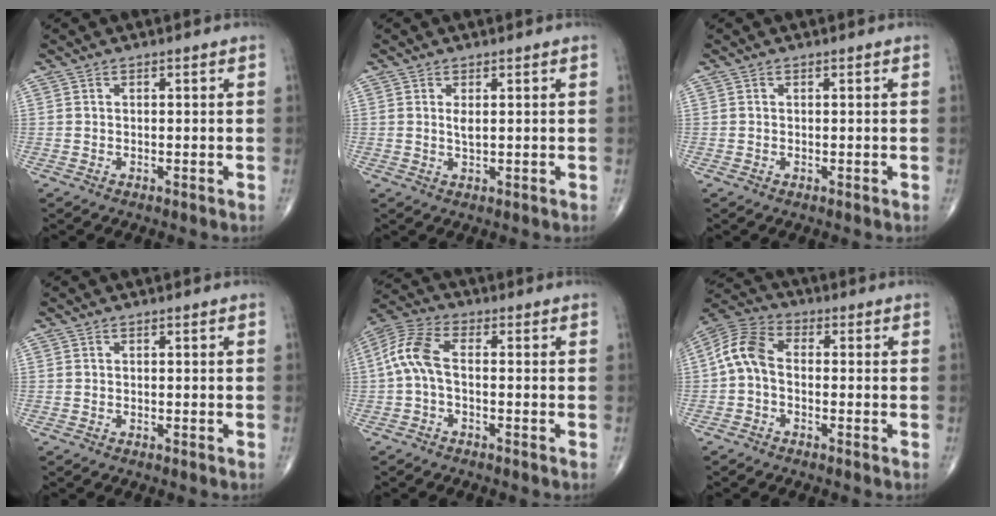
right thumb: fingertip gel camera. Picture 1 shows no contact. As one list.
[{"total": 1.6, "force": [0.4, 0.5, 1.5], "torque": [-0.029, -0.005, 0.012]}, {"total": 0.0}, {"total": 0.0}, {"total": 7.6, "force": [-0.6, 3.7, 6.7], "torque": [-0.154, 0.026, -0.021]}, {"total": 7.7, "force": [-0.7, 4.9, 5.8], "torque": [-0.113, 0.026, -0.031]}]